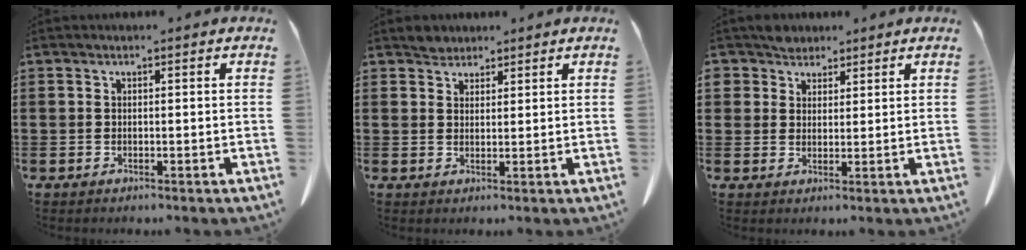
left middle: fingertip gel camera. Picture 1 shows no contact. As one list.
[{"total": 2.2, "force": [2.0, 0.9, 0.0], "torque": [0.002, -0.001, 0.040]}, {"total": 3.8, "force": [3.1, 2.2, 0.0], "torque": [-0.018, 0.005, 0.060]}]